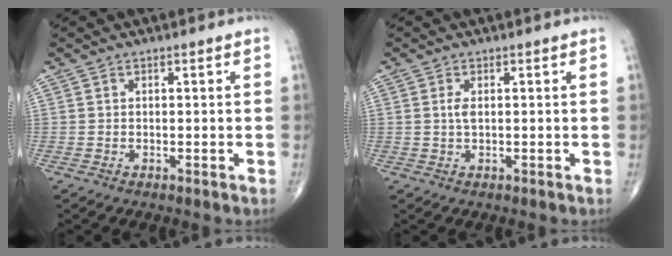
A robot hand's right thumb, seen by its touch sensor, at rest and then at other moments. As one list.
[{"total": 1.7, "force": [0.3, 0.7, 1.5], "torque": [-0.034, 0.000, 0.008]}]